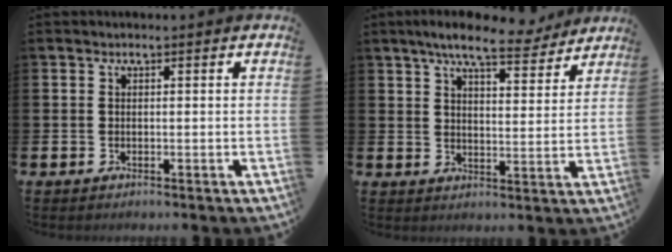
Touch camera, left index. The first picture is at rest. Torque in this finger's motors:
{"motor_torque": [1.07, -1.06, 0.75, 0.21]}